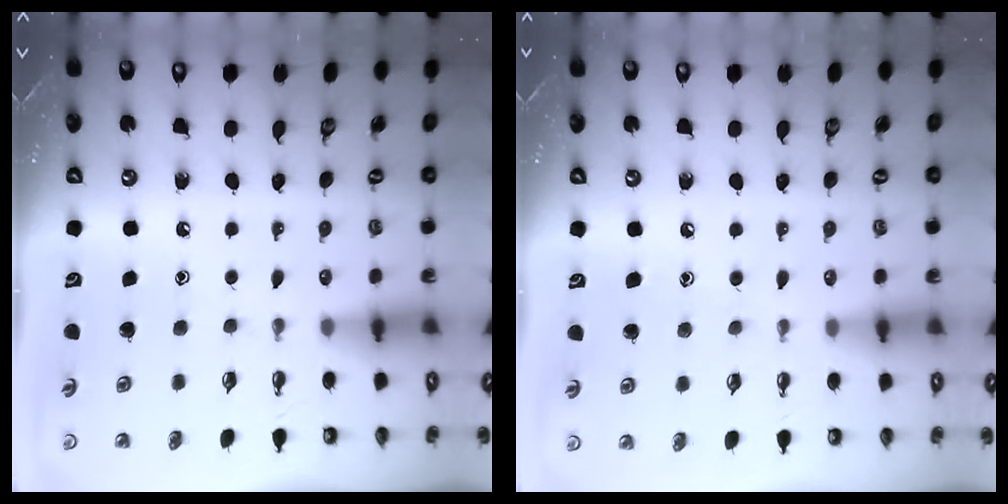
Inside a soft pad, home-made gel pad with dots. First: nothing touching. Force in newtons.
{"total": 4.9, "press": 4.8, "slide": 0.6}